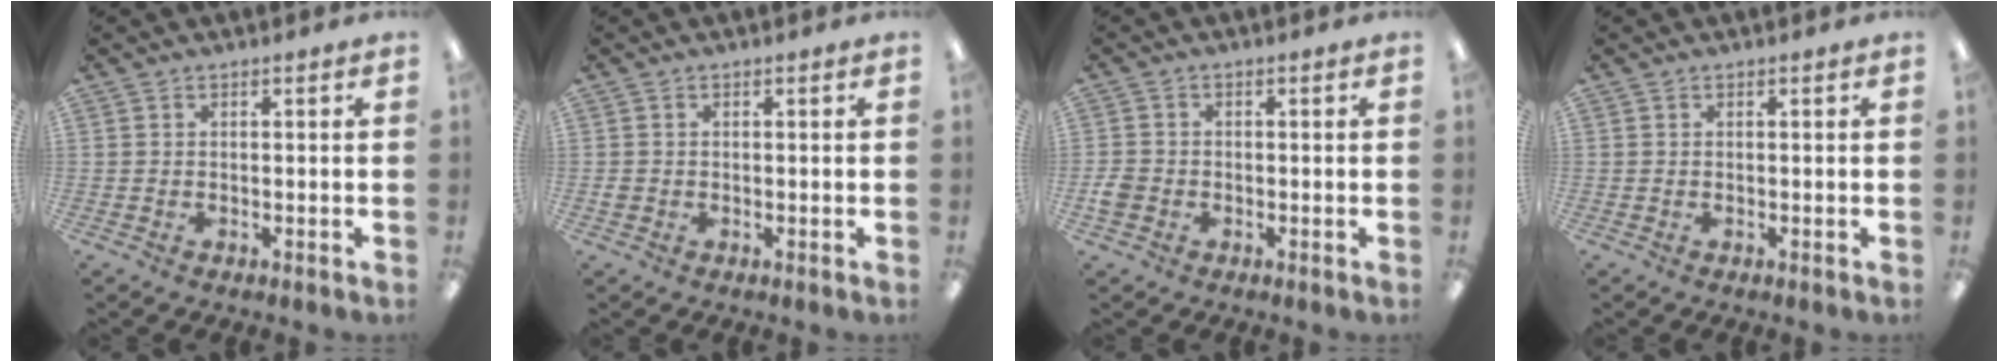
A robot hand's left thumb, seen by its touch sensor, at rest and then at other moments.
{"total": 1.2, "force": [-0.1, 1.1, 0.5], "torque": [-0.010, 0.005, -0.002]}
{"total": 3.3, "force": [-1.1, 2.7, 1.5], "torque": [-0.021, 0.009, -0.019]}
{"total": 0.0}